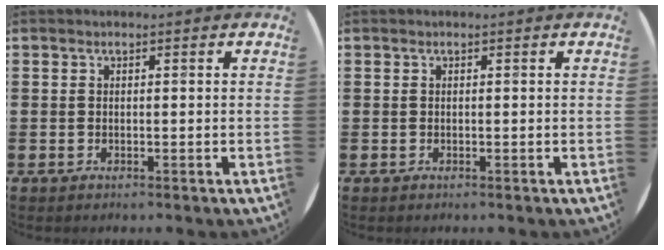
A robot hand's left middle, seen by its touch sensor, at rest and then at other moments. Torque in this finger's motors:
{"motor_torque": [-0.14, 0.14, 0.00, 0.00]}